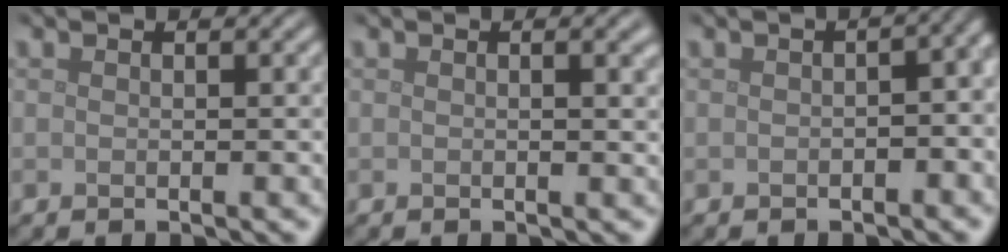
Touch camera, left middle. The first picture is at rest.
{"total": 1.4, "force": [0.3, 0.3, 1.3], "torque": [-0.015, 0.002, 0.003]}
{"total": 4.2, "force": [-0.4, 2.1, 3.6], "torque": [-0.023, 0.004, 0.001]}